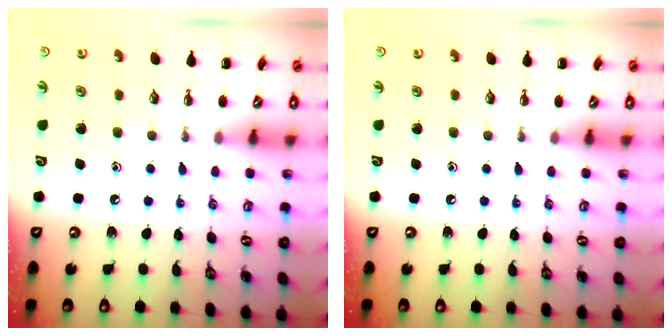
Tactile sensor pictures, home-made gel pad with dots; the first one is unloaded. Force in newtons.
{"total": 0.0}